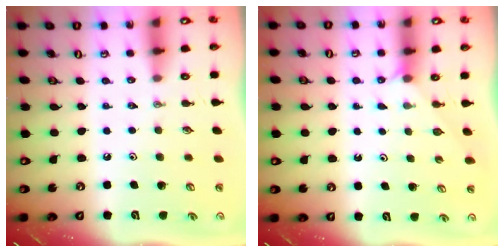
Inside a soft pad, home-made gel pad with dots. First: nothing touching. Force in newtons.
{"total": 1.9, "press": 1.9, "slide": 0.3}